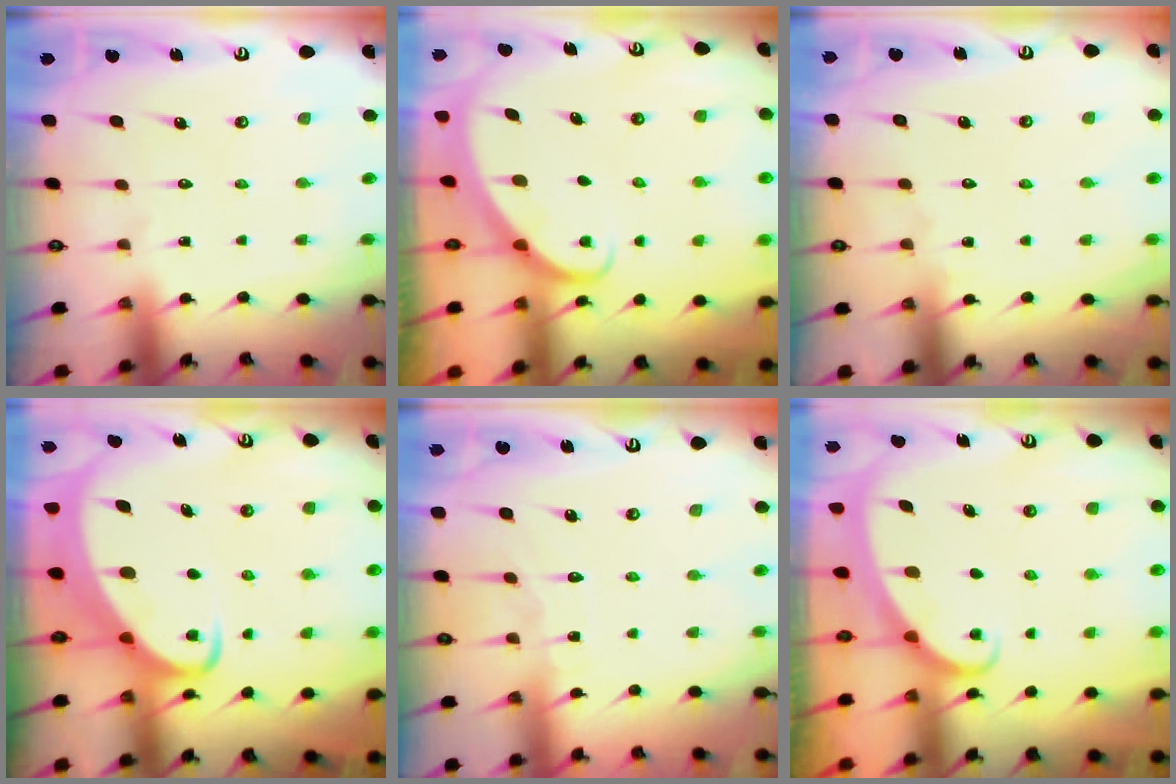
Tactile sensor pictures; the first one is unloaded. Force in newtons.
{"total": 2.3, "press": 2.3, "slide": 0.1}
{"total": 3.4, "press": 3.4, "slide": 0.4}
{"total": 4.0, "press": 4.0, "slide": 0.4}
{"total": 4.7, "press": 4.7, "slide": 0.4}
{"total": 2.3, "press": 2.3, "slide": 0.3}